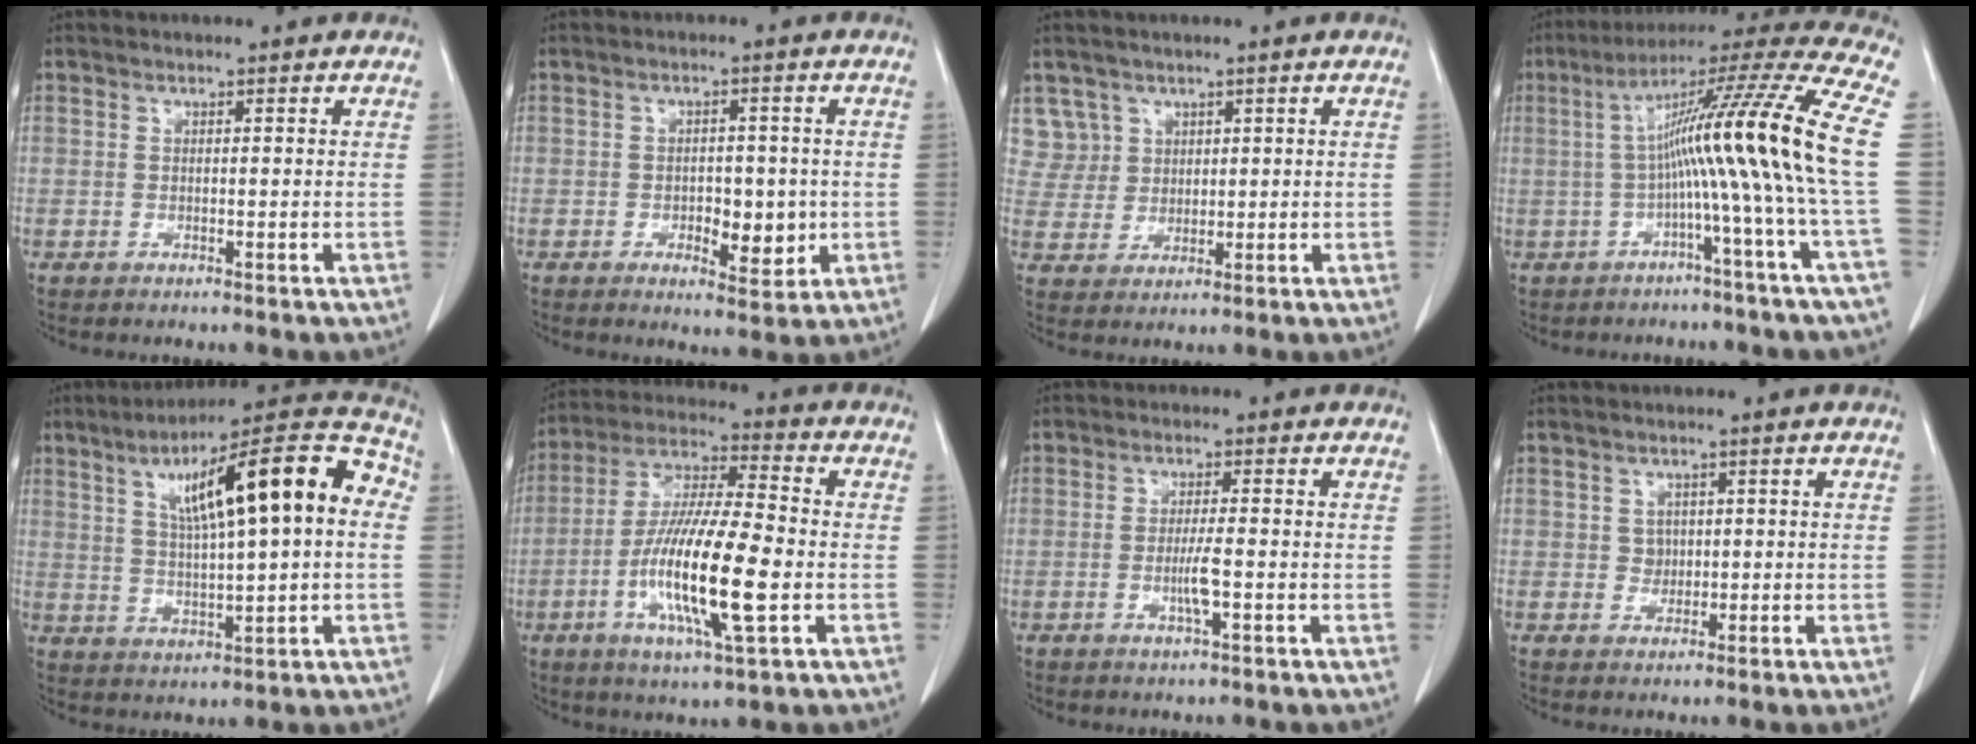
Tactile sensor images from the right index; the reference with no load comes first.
{"total": 5.5, "force": [-1.1, 2.8, 4.6], "torque": [-0.059, -0.001, -0.008]}
{"total": 5.1, "force": [2.7, 4.2, -0.6], "torque": [0.025, 0.006, 0.056]}
{"total": 17.5, "force": [-0.6, -2.8, 17.2], "torque": [-0.252, 0.031, -0.025]}
{"total": 19.2, "force": [4.5, 3.3, 18.4], "torque": [-0.270, 0.046, 0.065]}
{"total": 16.4, "force": [-3.9, 1.9, 15.9], "torque": [-0.312, -0.013, -0.072]}
{"total": 3.4, "force": [-0.9, 0.0, 3.2], "torque": [-0.065, -0.004, -0.018]}
{"total": 1.8, "force": [0.2, 1.6, 0.6], "torque": [-0.007, 0.001, 0.006]}